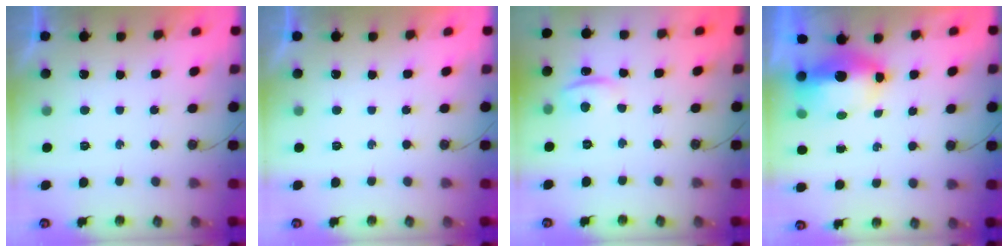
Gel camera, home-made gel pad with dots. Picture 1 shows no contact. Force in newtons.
{"total": 0.0}
{"total": 1.5, "press": 1.3, "slide": 0.7}
{"total": 7.8, "press": 7.7, "slide": 0.8}